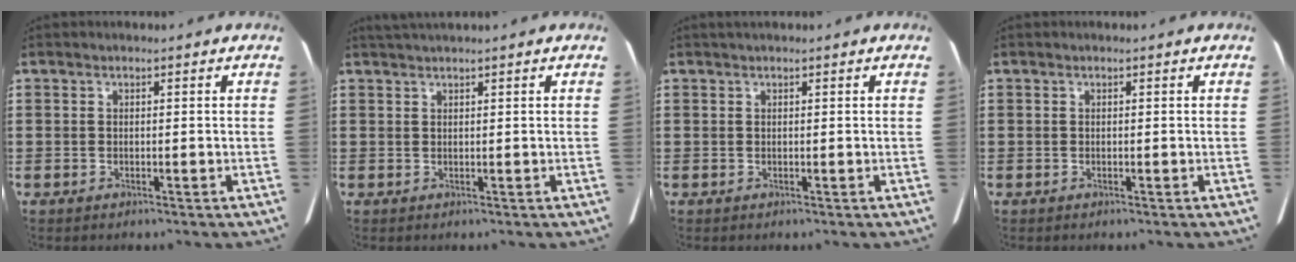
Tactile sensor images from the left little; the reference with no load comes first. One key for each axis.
{"total": 1.3, "fx": 1.1, "fy": 0.0, "fz": 0.6, "tx": -0.012, "ty": 0.000, "tz": 0.020}
{"total": 0.5, "fx": 0.3, "fy": 0.1, "fz": 0.4, "tx": -0.008, "ty": 0.003, "tz": 0.005}
{"total": 0.0}